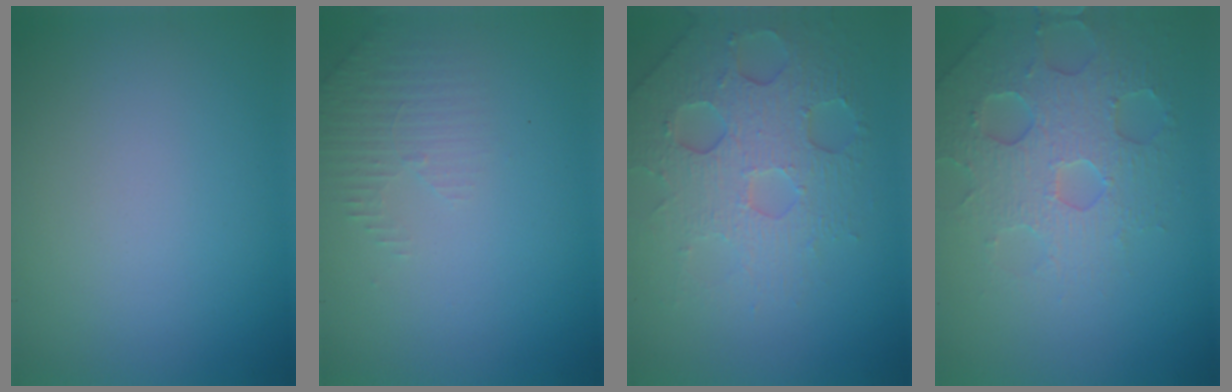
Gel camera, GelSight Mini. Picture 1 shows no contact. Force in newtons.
{"total": 1.9, "press": 1.8, "slide": 0.6}
{"total": 6.3, "press": 4.7, "slide": 4.2}
{"total": 4.6, "press": 4.5, "slide": 1.0}